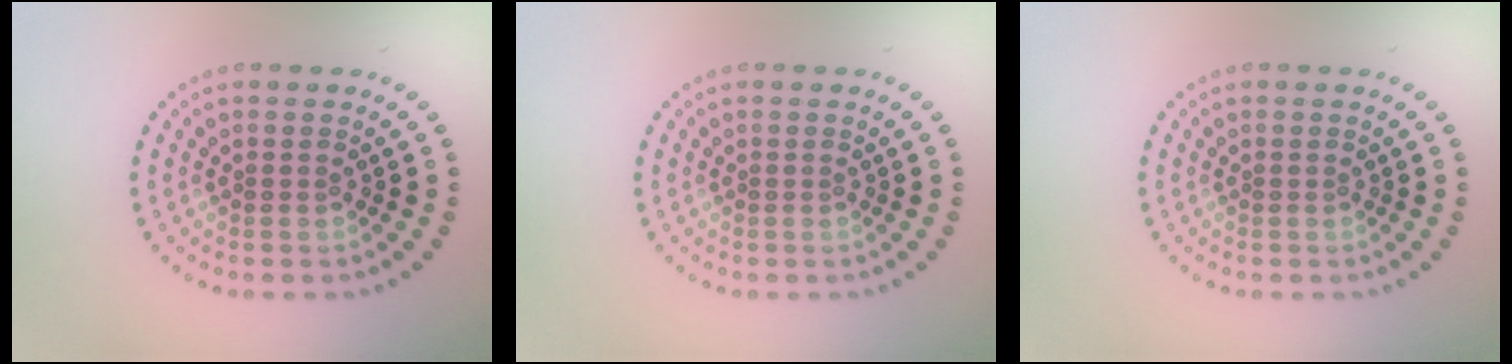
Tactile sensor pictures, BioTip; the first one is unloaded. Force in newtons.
{"total": 0.0}
{"total": 0.0}